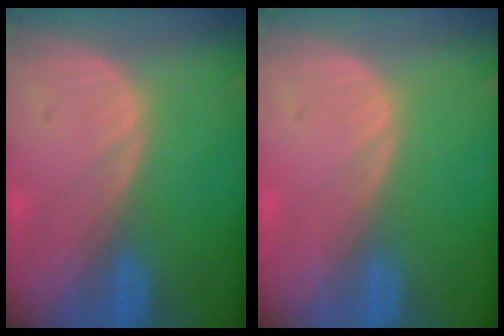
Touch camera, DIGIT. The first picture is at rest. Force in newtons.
{"total": 0.0}